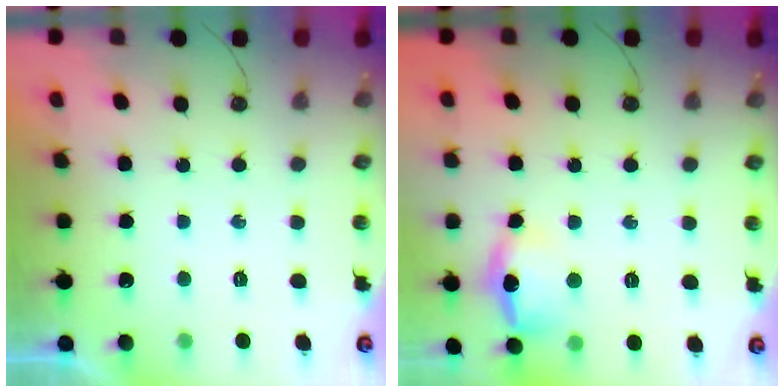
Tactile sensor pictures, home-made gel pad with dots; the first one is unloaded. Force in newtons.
{"total": 12.0, "press": 11.9, "slide": 1.4}